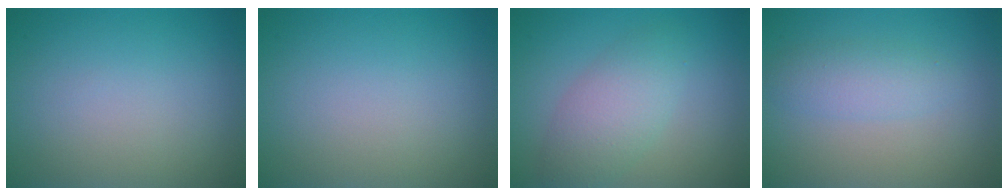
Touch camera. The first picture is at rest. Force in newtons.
{"total": 0.0}
{"total": 4.0, "press": 4.0, "slide": 0.0}
{"total": 2.4, "press": 2.4, "slide": 0.0}